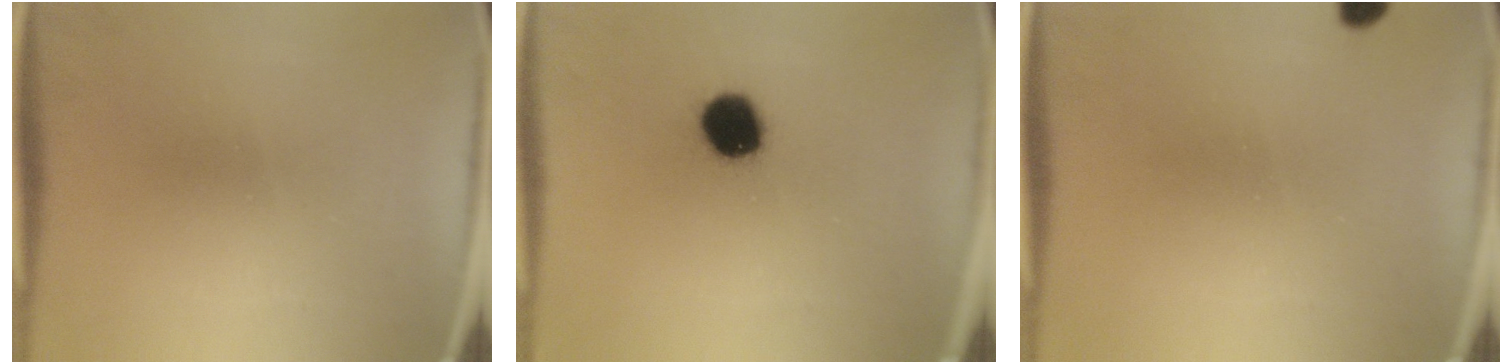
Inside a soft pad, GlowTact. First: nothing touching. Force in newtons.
{"total": 10.4}
{"total": 1.8}